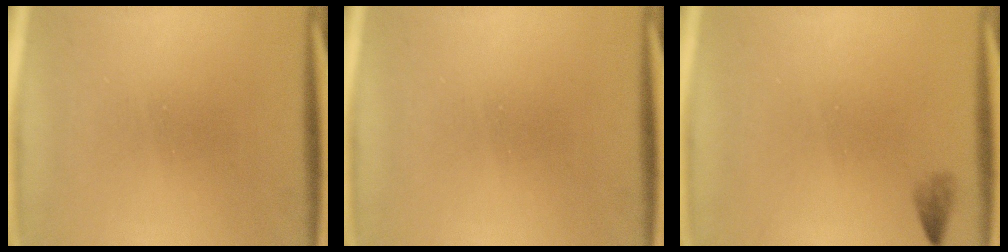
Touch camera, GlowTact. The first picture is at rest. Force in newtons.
{"total": 0.0}
{"total": 1.4}